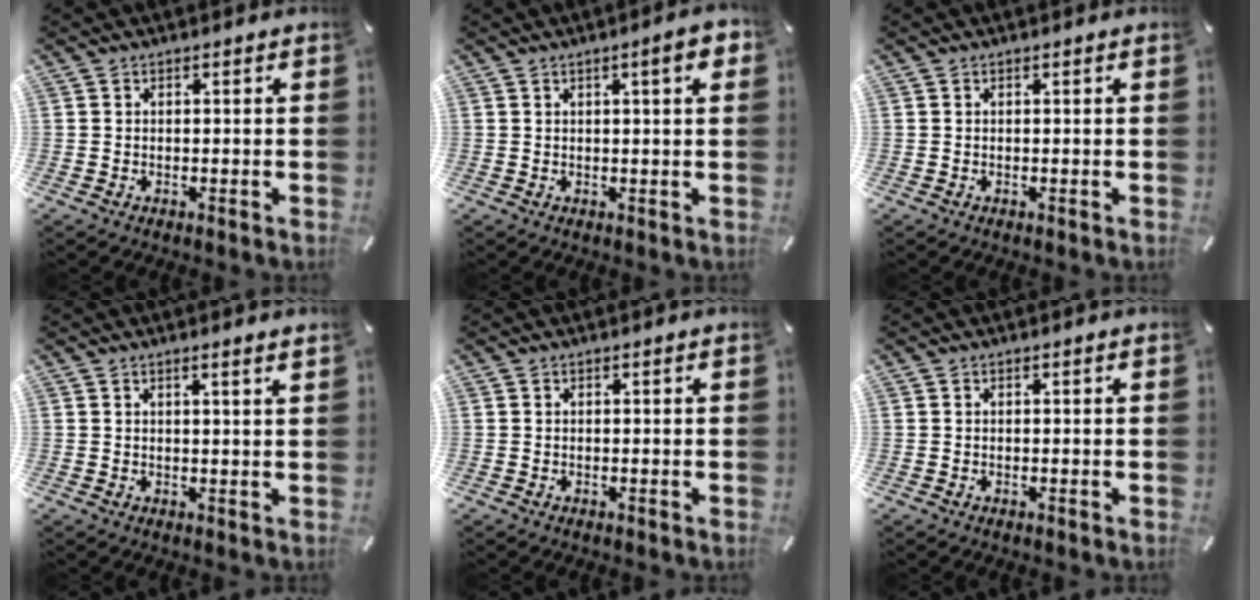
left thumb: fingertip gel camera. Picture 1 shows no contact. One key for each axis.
{"total": 5.5, "fx": 2.2, "fy": 1.0, "fz": 4.9, "tx": -0.072, "ty": -0.002, "tz": 0.030}
{"total": 0.0}
{"total": 1.7, "fx": 1.2, "fy": -0.3, "fz": 1.1, "tx": -0.020, "ty": -0.004, "tz": 0.021}
{"total": 0.0}
{"total": 0.0}